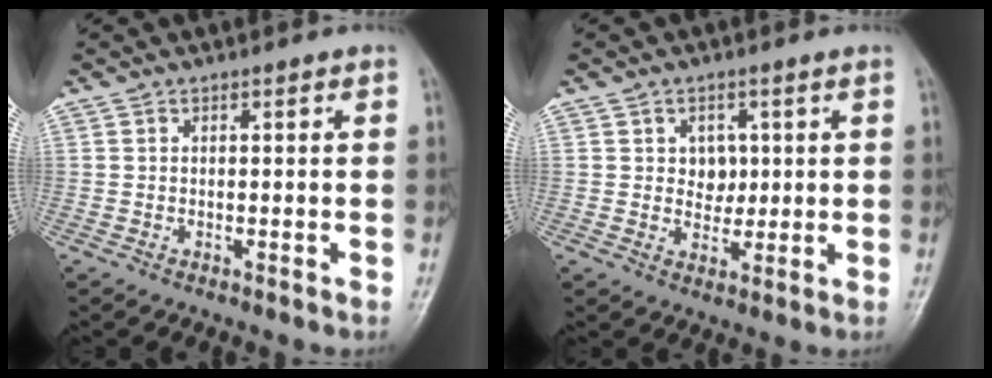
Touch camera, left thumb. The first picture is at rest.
{"total": 4.2, "force": [1.1, 3.3, 2.3], "torque": [-0.008, -0.005, 0.018]}